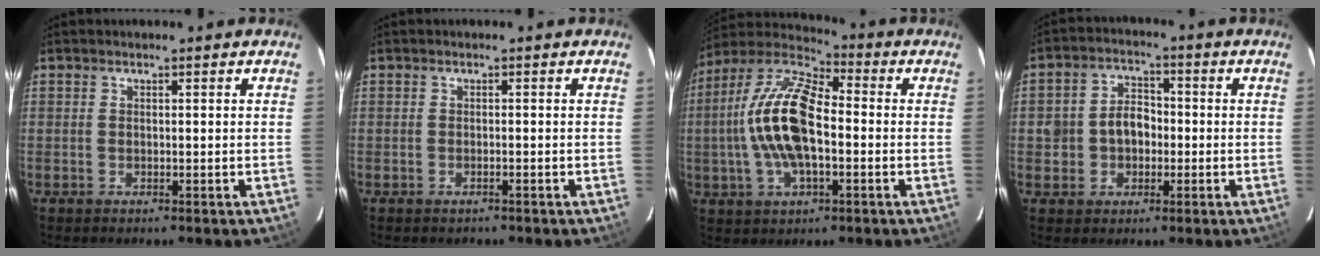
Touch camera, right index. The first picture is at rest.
{"total": 0.8, "force": [-0.7, 0.4, 0.3], "torque": [-0.006, 0.004, -0.009]}
{"total": 16.5, "force": [-1.4, 7.4, 14.7], "torque": [-0.294, 0.011, -0.035]}
{"total": 6.6, "force": [-0.9, 5.5, 3.4], "torque": [-0.067, 0.023, -0.006]}